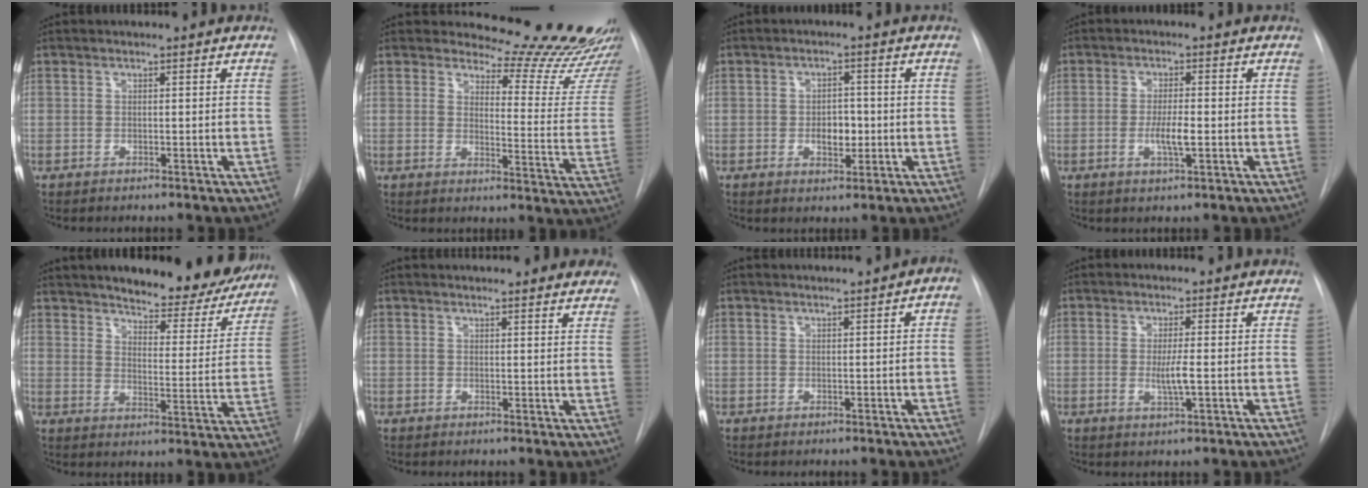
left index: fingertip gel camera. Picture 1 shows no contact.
{"total": 18.3, "force": [17.6, 2.7, 4.0], "torque": [-0.028, -0.135, 0.180]}
{"total": 4.0, "force": [-0.6, 2.4, 3.1], "torque": [-0.042, 0.003, -0.004]}
{"total": 3.8, "force": [-0.8, 0.6, 3.7], "torque": [-0.071, -0.005, -0.013]}
{"total": 19.1, "force": [16.8, 5.0, 7.6], "torque": [-0.094, -0.030, 0.209]}
{"total": 12.7, "force": [11.7, 2.4, 4.3], "torque": [-0.036, 0.013, 0.122]}
{"total": 2.1, "force": [0.8, 0.5, 1.8], "torque": [-0.022, 0.012, 0.010]}
{"total": 3.0, "force": [-0.2, 0.1, 3.0], "torque": [-0.060, -0.006, -0.003]}